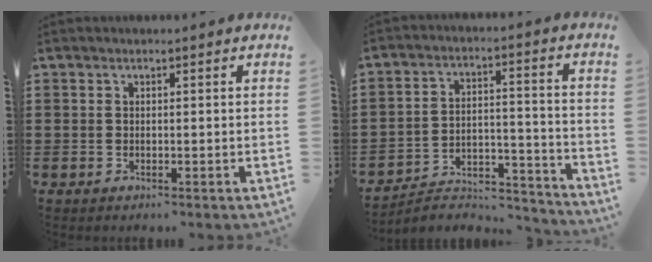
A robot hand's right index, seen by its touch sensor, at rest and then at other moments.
{"total": 4.8, "force": [-4.5, 1.1, 1.1], "torque": [-0.019, 0.004, -0.092]}